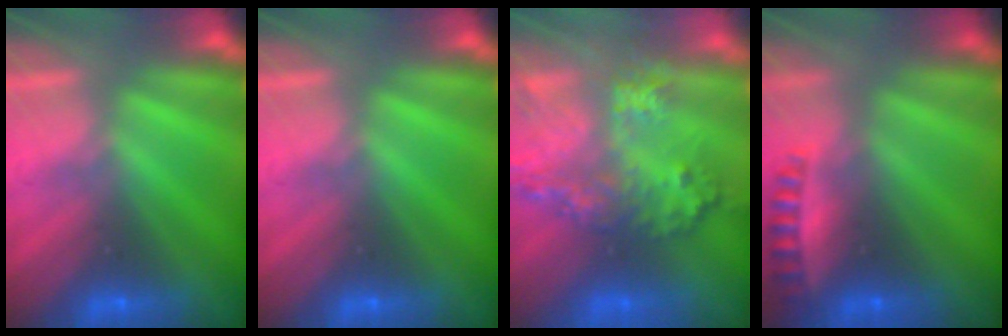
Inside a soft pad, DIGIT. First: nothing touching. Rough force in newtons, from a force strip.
{"total": 0.0}
{"total": 7.4}
{"total": 2.6}